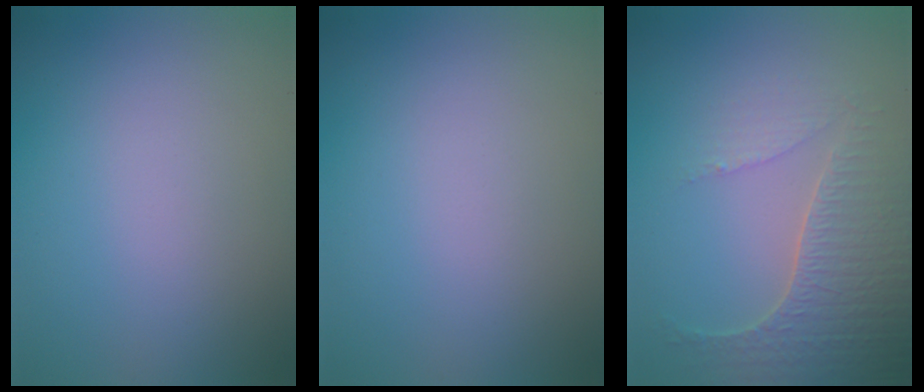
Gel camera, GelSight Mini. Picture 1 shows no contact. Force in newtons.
{"total": 0.0}
{"total": 4.2, "press": 4.0, "slide": 1.3}